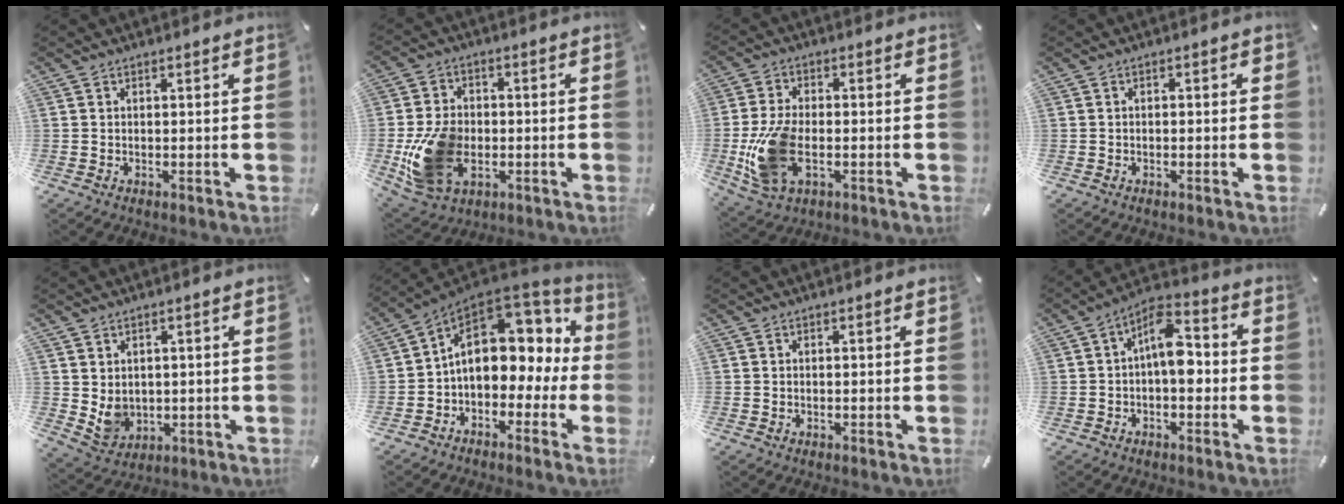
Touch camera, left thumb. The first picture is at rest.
{"total": 15.2, "force": [-3.3, 11.2, 9.8], "torque": [-0.209, 0.010, -0.054]}
{"total": 13.6, "force": [-3.1, 7.8, 10.7], "torque": [-0.230, -0.005, -0.050]}
{"total": 1.3, "force": [-0.9, 0.5, 0.8], "torque": [-0.014, 0.004, -0.018]}
{"total": 5.7, "force": [2.0, 5.1, 1.6], "torque": [-0.039, -0.016, 0.038]}
{"total": 14.6, "force": [3.1, 10.2, 9.9], "torque": [-0.165, -0.015, 0.054]}
{"total": 0.0}
{"total": 9.1, "force": [-0.5, 5.0, 7.7], "torque": [-0.128, 0.007, -0.010]}